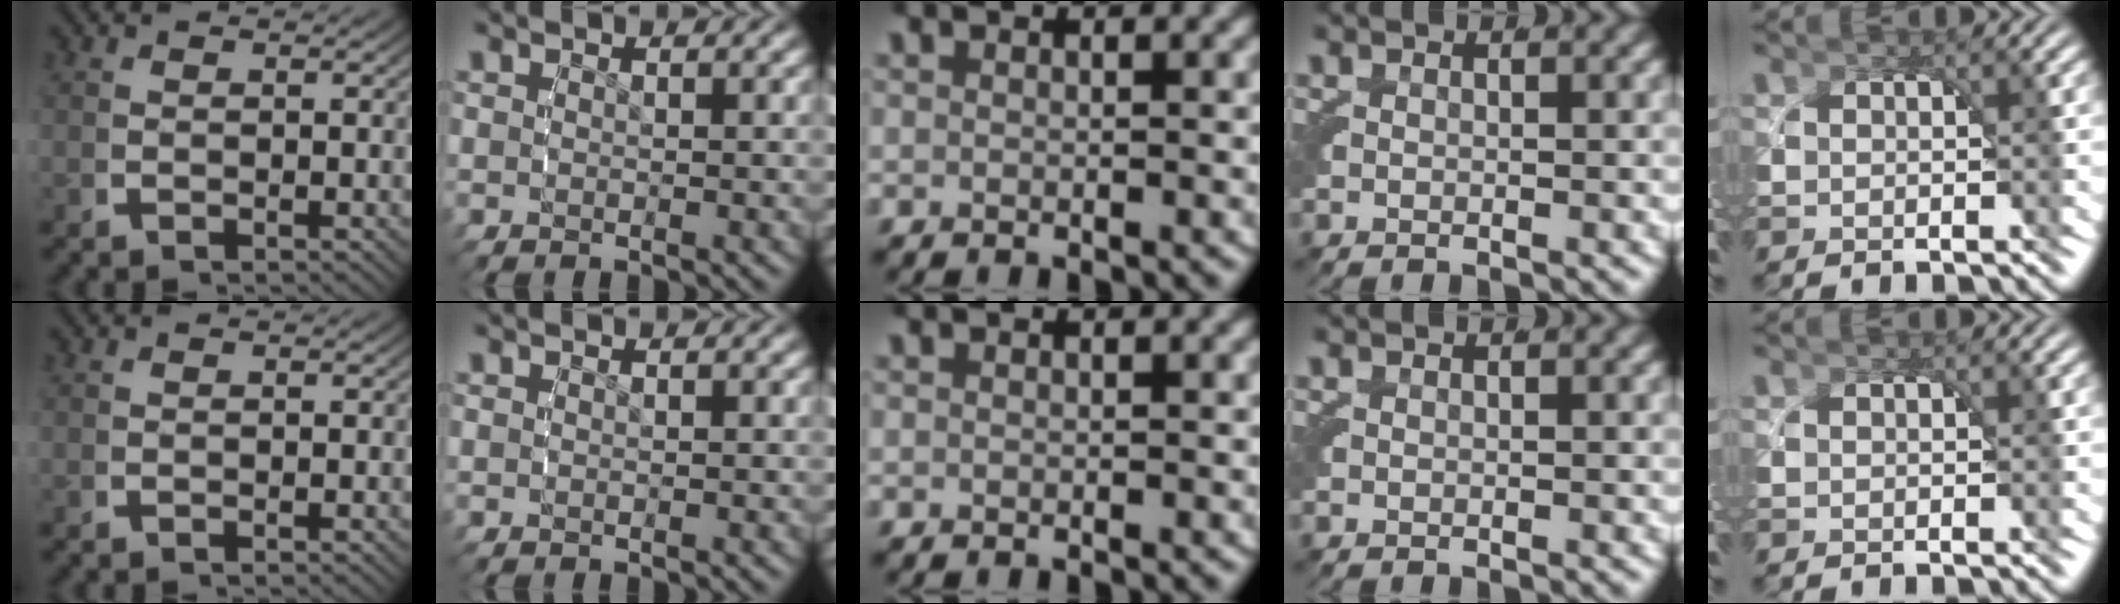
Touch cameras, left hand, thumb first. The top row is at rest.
{}